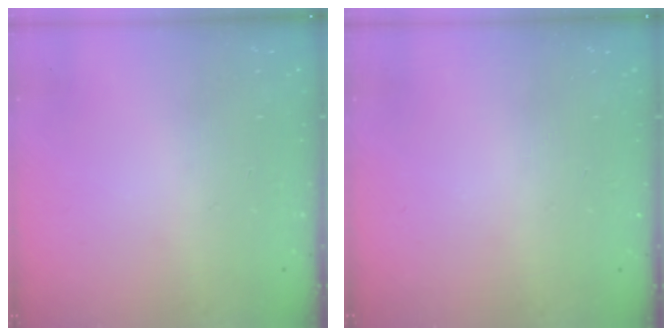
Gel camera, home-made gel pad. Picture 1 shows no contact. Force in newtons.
{"total": 0.0}